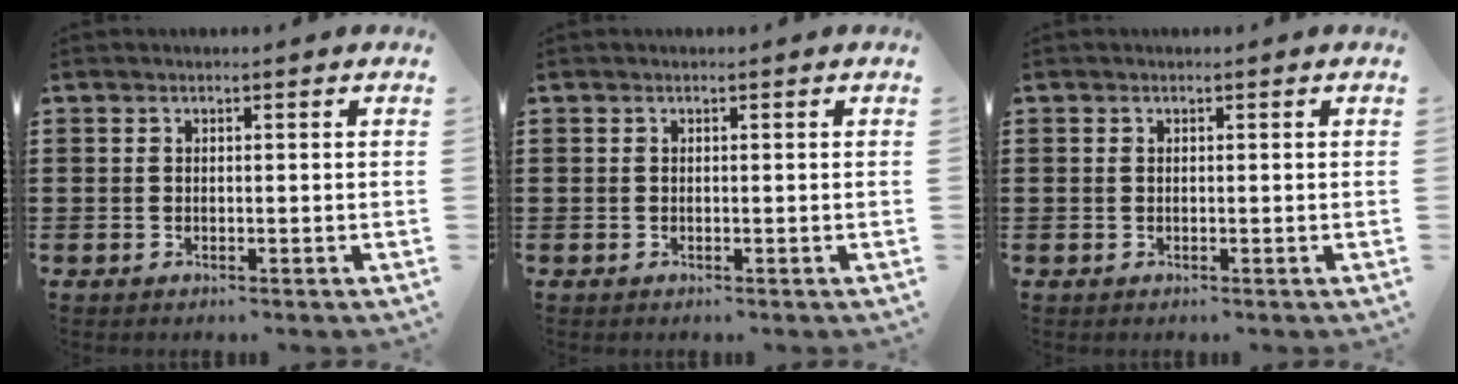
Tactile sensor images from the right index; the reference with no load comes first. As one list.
[{"total": 0.0}, {"total": 0.0}]